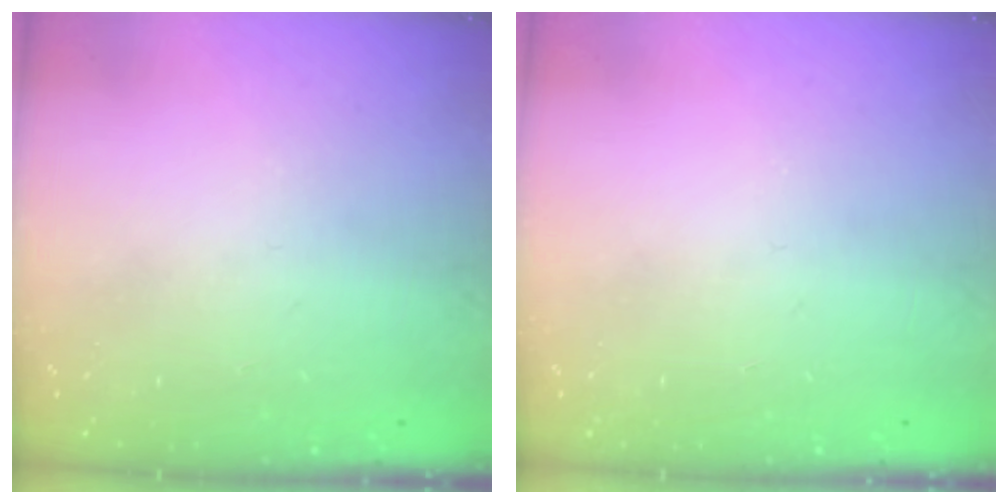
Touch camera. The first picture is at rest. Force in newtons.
{"total": 0.0}